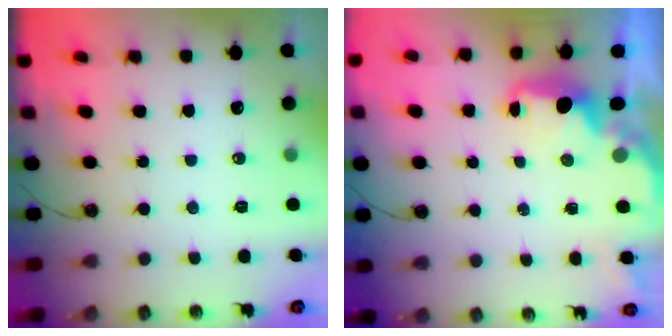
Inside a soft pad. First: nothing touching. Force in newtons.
{"total": 3.0, "press": 2.9, "slide": 0.6}